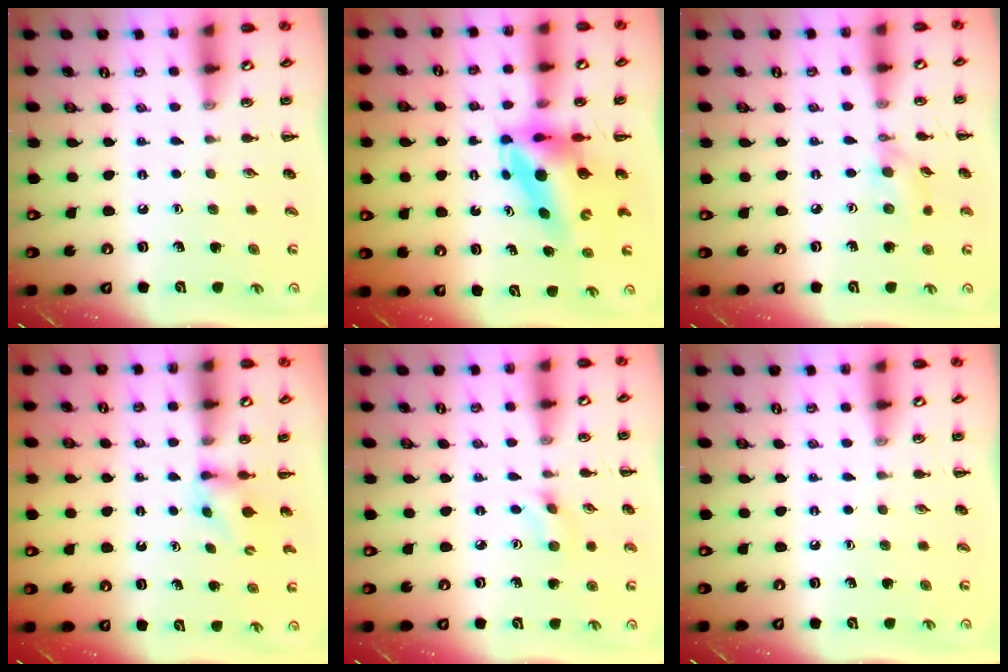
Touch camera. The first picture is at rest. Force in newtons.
{"total": 7.0, "press": 6.7, "slide": 2.0}
{"total": 5.5, "press": 5.4, "slide": 0.8}
{"total": 2.8, "press": 2.5, "slide": 1.3}
{"total": 2.3, "press": 2.1, "slide": 0.9}
{"total": 0.0}